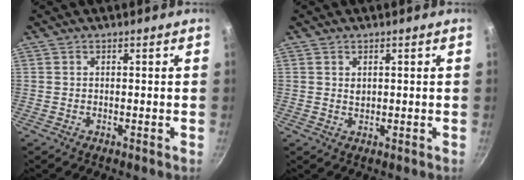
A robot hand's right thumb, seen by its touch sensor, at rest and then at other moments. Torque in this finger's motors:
{"motor_torque": [0.19, -0.07, 0.17, -0.02, -0.03]}